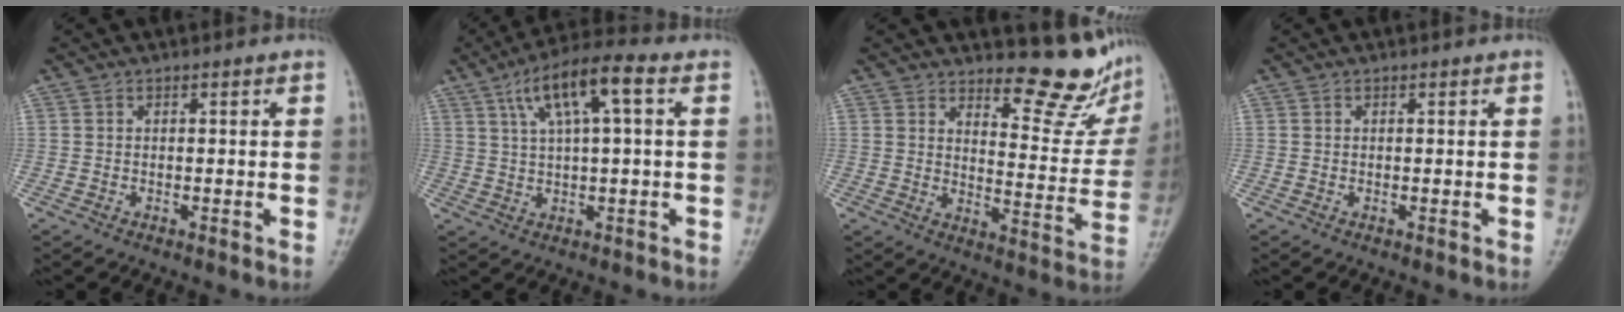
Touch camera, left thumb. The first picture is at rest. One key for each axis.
{"total": 10.9, "fx": 3.9, "fy": 2.7, "fz": 9.8, "tx": -0.183, "ty": 0.020, "tz": 0.066}
{"total": 11.2, "fx": 10.0, "fy": 2.5, "fz": 4.2, "tx": -0.027, "ty": -0.106, "tz": 0.133}
{"total": 0.0}